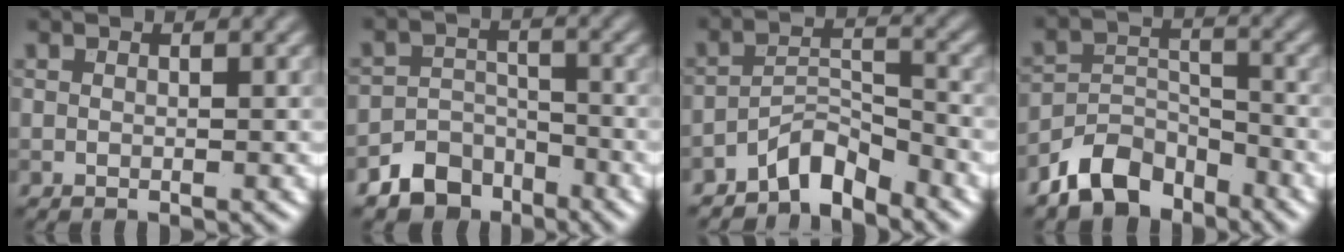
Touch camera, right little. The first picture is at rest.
{"total": 4.3, "force": [-3.1, 2.8, 1.0], "torque": [-0.006, -0.002, -0.056]}
{"total": 3.9, "force": [-3.3, 1.1, 1.6], "torque": [-0.022, 0.014, -0.069]}
{"total": 5.7, "force": [-4.4, 3.0, 2.0], "torque": [-0.028, -0.002, -0.088]}